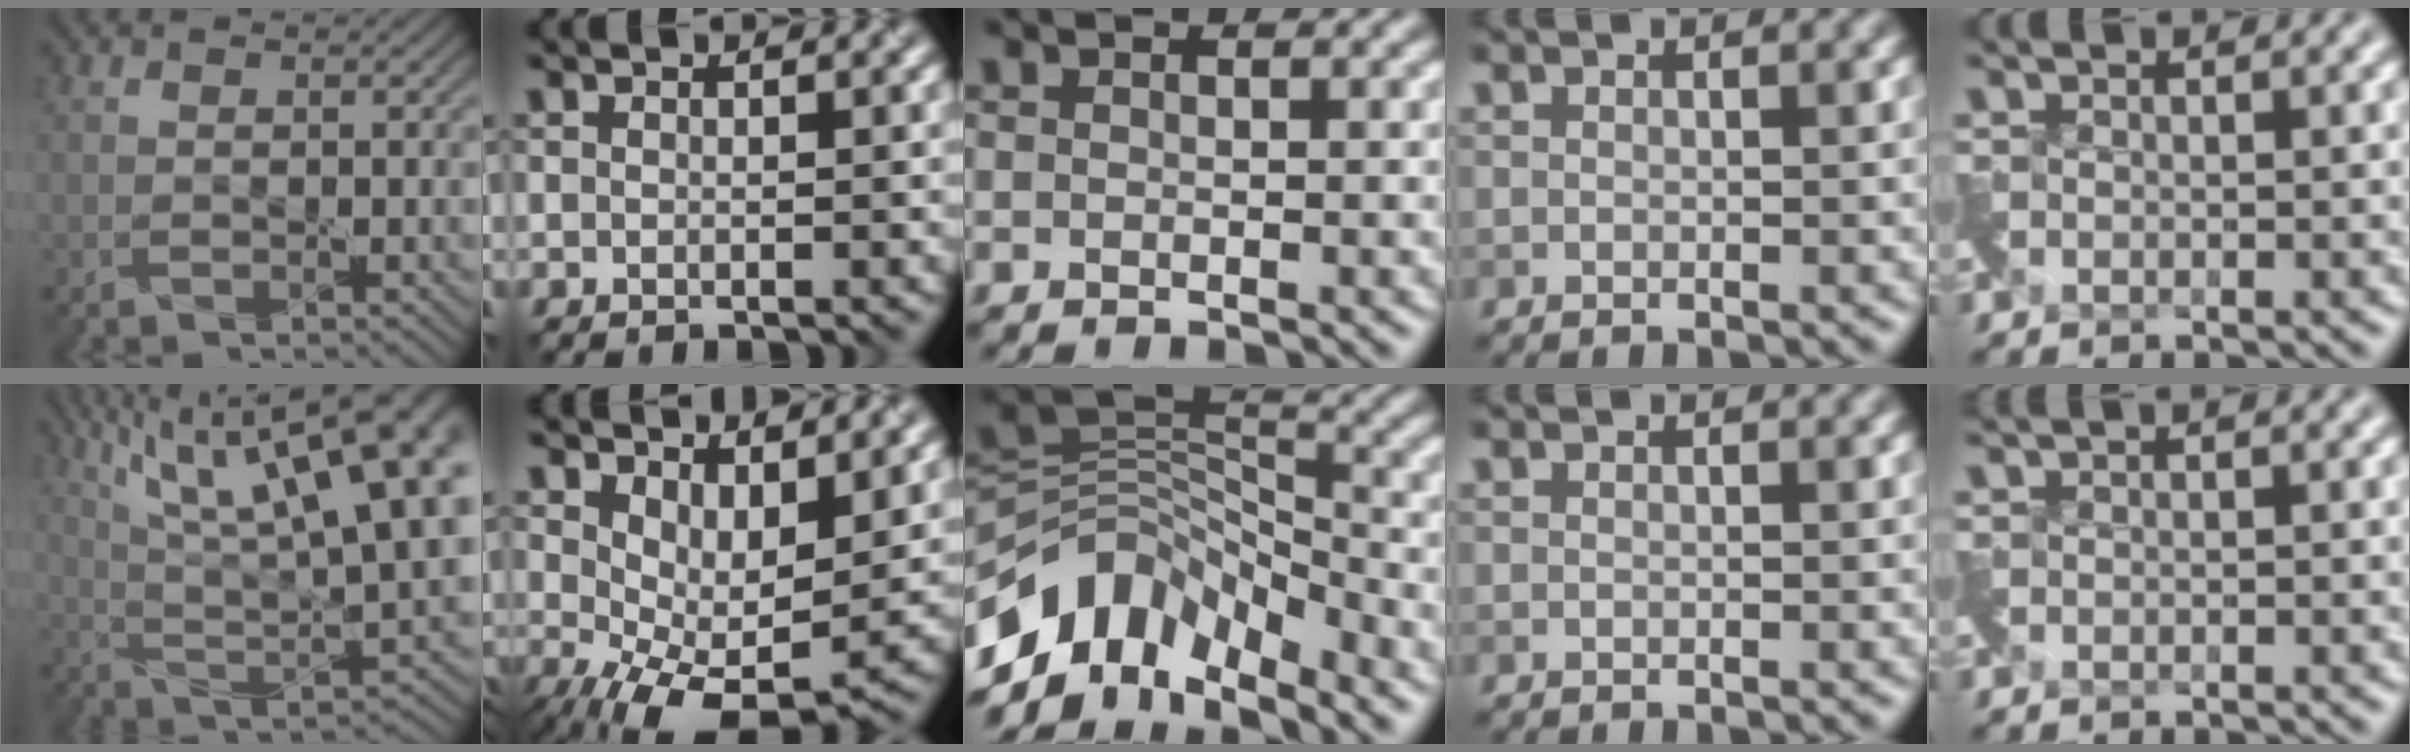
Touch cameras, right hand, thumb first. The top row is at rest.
{"thumb": {"total": 19.6, "force": [9.2, 5.9, 16.3], "torque": [-0.268, 0.051, 0.148]}, "index": {"total": 6.9, "force": [0.6, 3.4, 6.0], "torque": [-0.108, -0.016, 0.016]}, "middle": {"total": 9.3, "force": [-5.8, 5.4, 4.9], "torque": [-0.079, 0.002, -0.118]}, "little": {"total": 0.7, "force": [0.3, 0.2, 0.6], "torque": [-0.013, 0.002, 0.005]}}